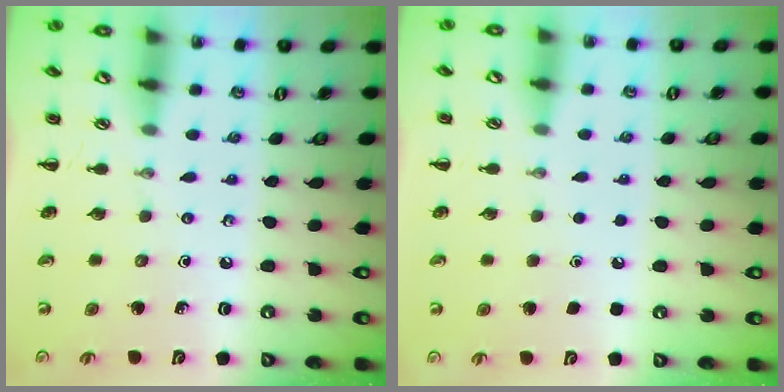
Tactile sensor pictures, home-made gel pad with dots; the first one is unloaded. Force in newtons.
{"total": 1.6, "press": 1.6, "slide": 0.1}